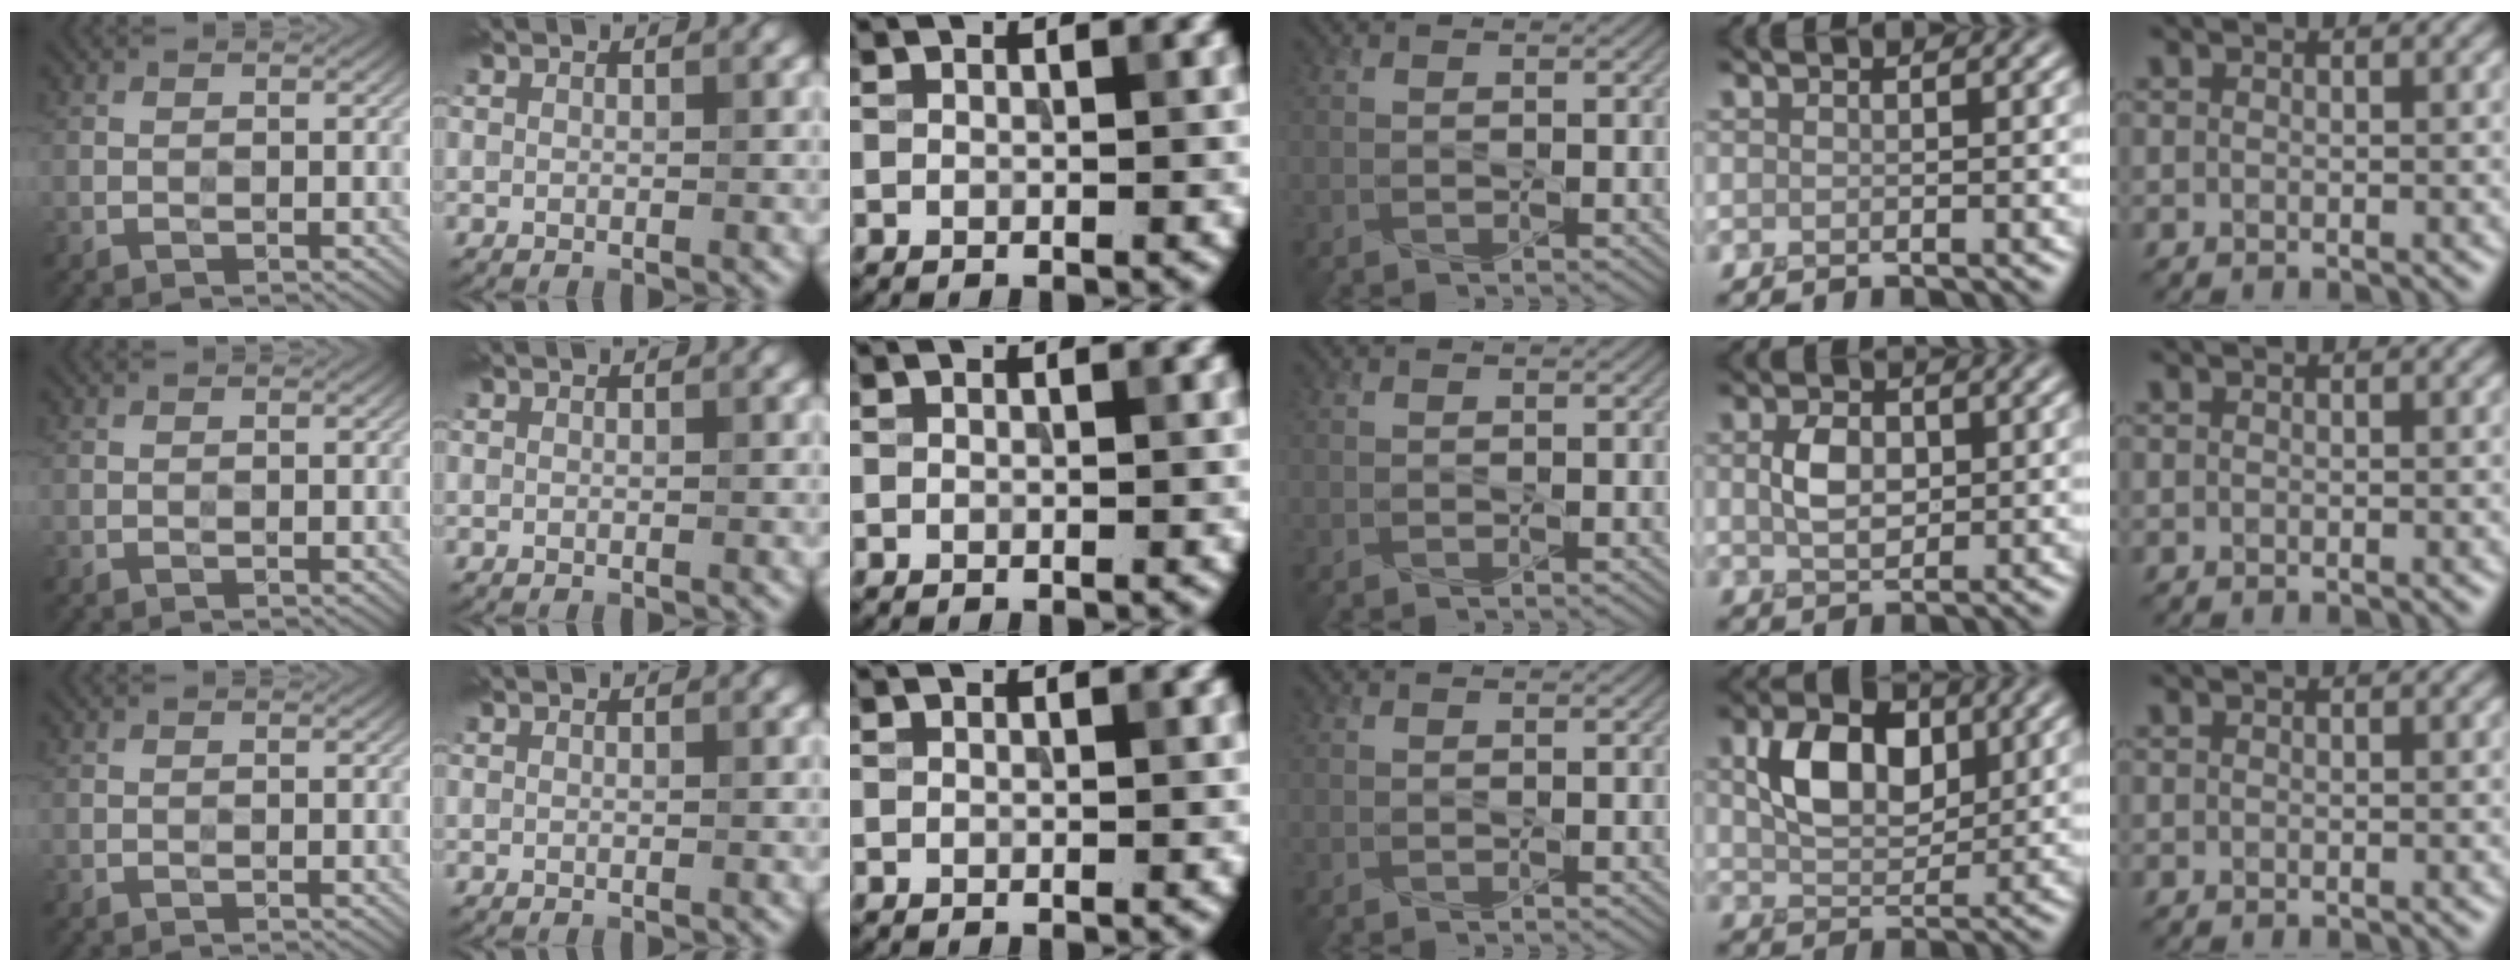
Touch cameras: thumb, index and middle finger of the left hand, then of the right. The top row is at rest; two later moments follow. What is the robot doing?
{"motion": "press", "object": "joystick"}